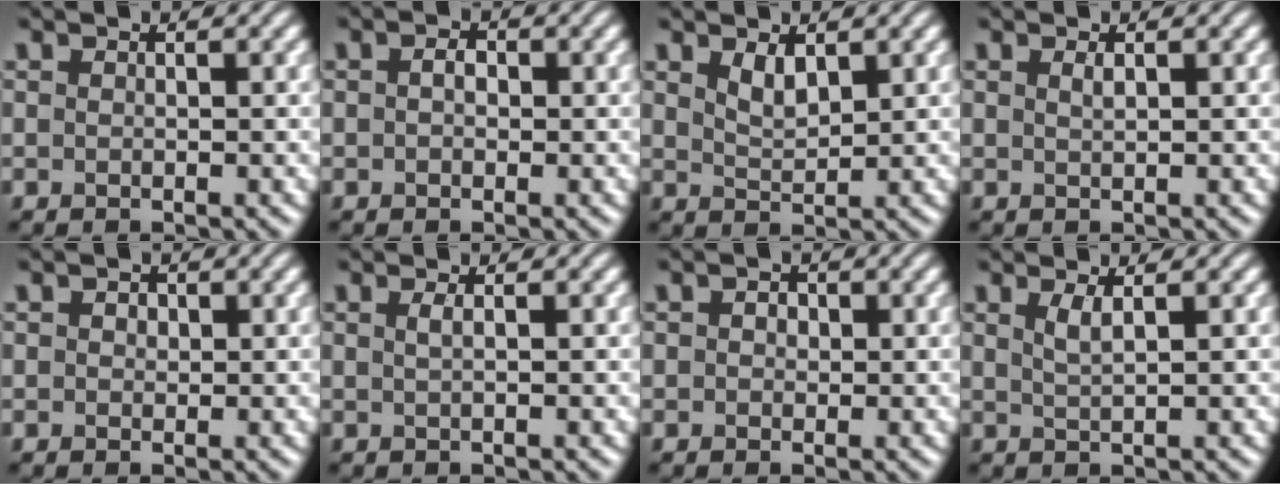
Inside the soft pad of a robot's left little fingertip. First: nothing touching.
{"total": 1.6, "force": [0.3, 1.1, 1.1], "torque": [-0.017, 0.002, -0.004]}
{"total": 2.0, "force": [1.2, 0.8, 1.4], "torque": [-0.029, -0.004, 0.028]}
{"total": 0.8, "force": [0.4, 0.2, 0.6], "torque": [-0.011, 0.002, 0.008]}
{"total": 1.1, "force": [0.4, 0.8, 0.6], "torque": [-0.009, 0.001, -0.001]}
{"total": 1.0, "force": [0.3, 0.4, 0.9], "torque": [-0.015, 0.005, 0.004]}
{"total": 1.4, "force": [0.4, 1.1, 0.8], "torque": [-0.009, 0.004, -0.004]}
{"total": 1.6, "force": [0.8, 0.4, 1.3], "torque": [-0.025, 0.000, 0.013]}